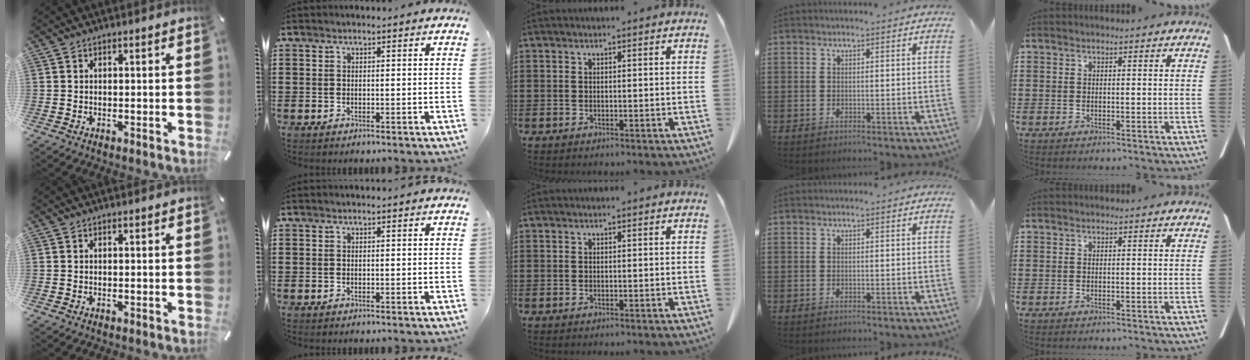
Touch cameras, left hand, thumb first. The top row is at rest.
{}